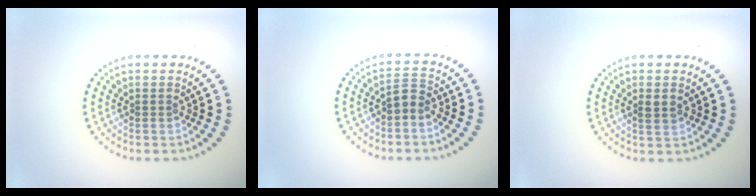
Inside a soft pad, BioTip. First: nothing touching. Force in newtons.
{"total": 1.6, "press": 1.4, "slide": 0.9}
{"total": 1.5, "press": 1.5, "slide": 0.4}